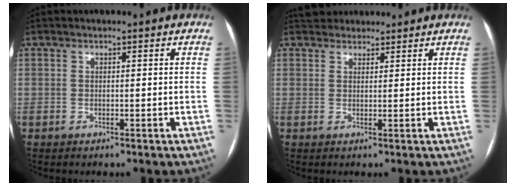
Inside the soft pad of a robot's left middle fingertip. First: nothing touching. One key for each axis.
{"total": 4.2, "fx": 3.8, "fy": 1.8, "fz": 0.6, "tx": -0.003, "ty": 0.029, "tz": 0.061}